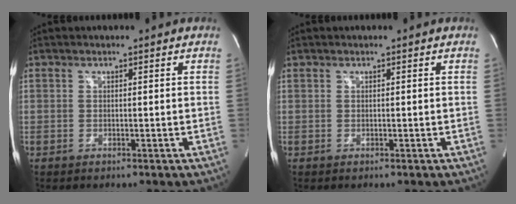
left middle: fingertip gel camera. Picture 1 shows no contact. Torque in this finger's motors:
{"motor_torque": [0.29, -0.28, -0.11, 0.02]}